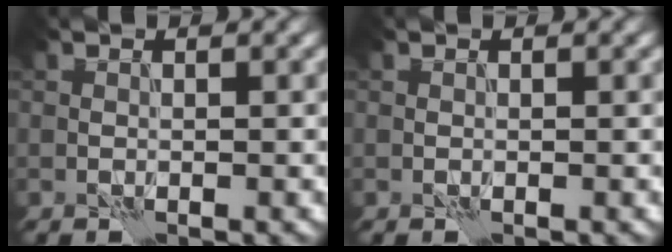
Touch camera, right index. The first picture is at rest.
{"total": 0.0}